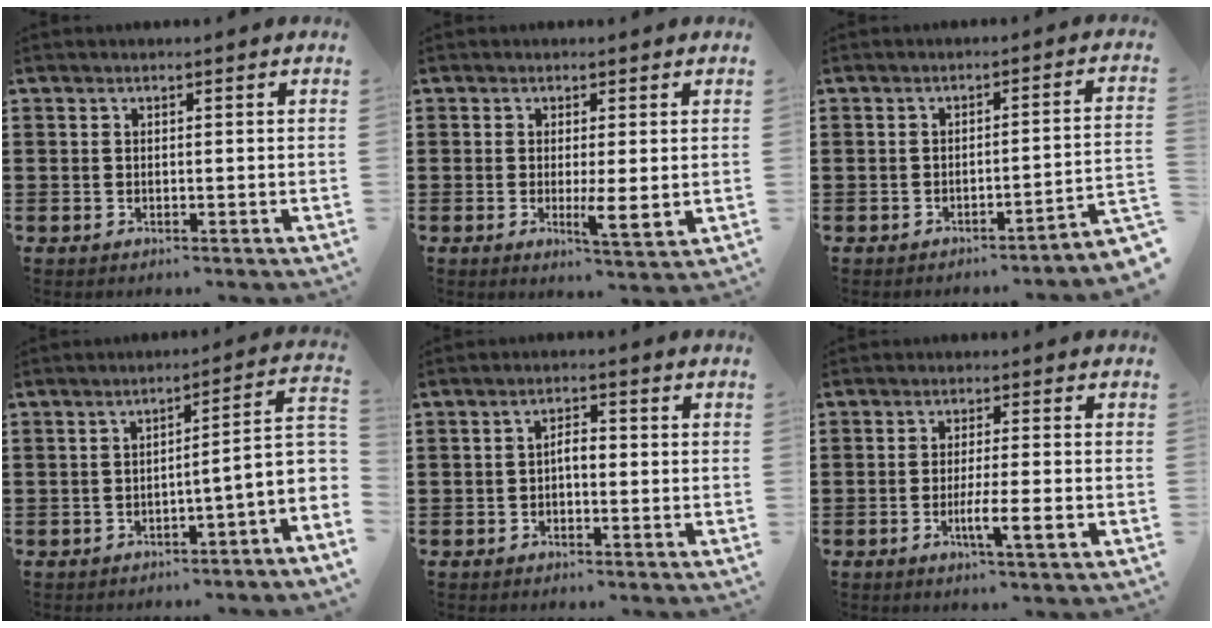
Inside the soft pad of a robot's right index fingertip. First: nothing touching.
{"total": 3.7, "force": [0.0, 0.7, 3.6], "torque": [-0.060, -0.004, -0.002]}
{"total": 2.5, "force": [-2.0, -0.4, 1.4], "torque": [-0.028, -0.006, -0.045]}
{"total": 5.4, "force": [-1.1, 0.9, 5.2], "torque": [-0.085, -0.025, -0.026]}
{"total": 2.6, "force": [-0.5, 1.0, 2.3], "torque": [-0.044, 0.003, -0.009]}
{"total": 5.5, "force": [-1.9, 0.4, 5.2], "torque": [-0.083, -0.010, -0.031]}